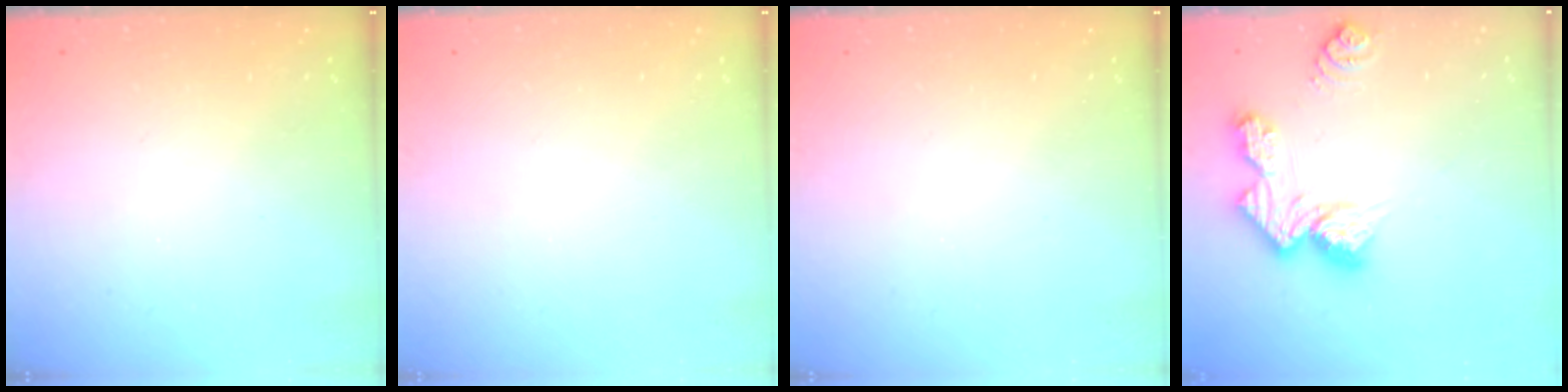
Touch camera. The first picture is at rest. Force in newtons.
{"total": 0.0}
{"total": 0.0}
{"total": 12.0, "press": 12.0, "slide": 1.0}